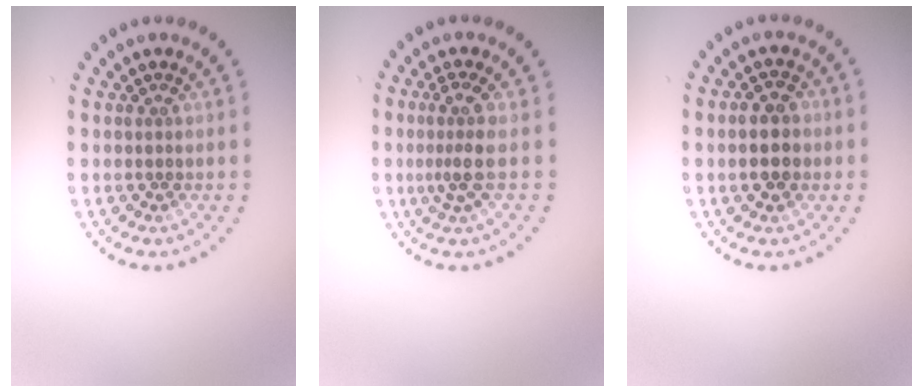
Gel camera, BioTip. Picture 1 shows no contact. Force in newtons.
{"total": 2.8, "press": 2.0, "slide": 2.0}
{"total": 2.9, "press": 2.9, "slide": 0.1}